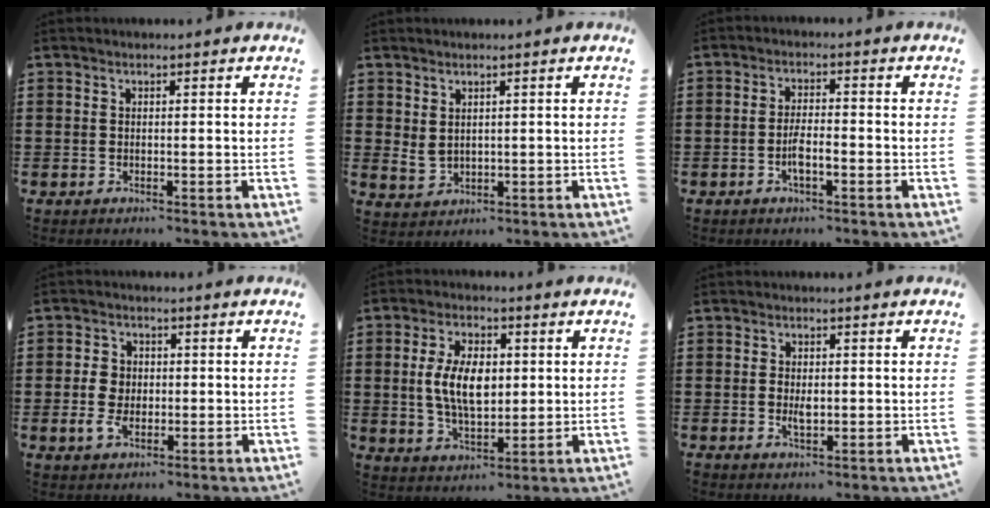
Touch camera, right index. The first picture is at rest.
{"total": 2.0, "force": [1.2, 1.2, 1.1], "torque": [-0.033, -0.001, 0.022]}
{"total": 3.6, "force": [-1.4, 1.1, 3.2], "torque": [-0.070, -0.001, -0.029]}
{"total": 4.2, "force": [-0.4, 3.3, 2.6], "torque": [-0.062, 0.008, -0.011]}
{"total": 8.5, "force": [0.7, 4.7, 7.0], "torque": [-0.143, 0.009, 0.007]}
{"total": 2.3, "force": [-0.2, 1.2, 1.9], "torque": [-0.038, 0.002, -0.003]}